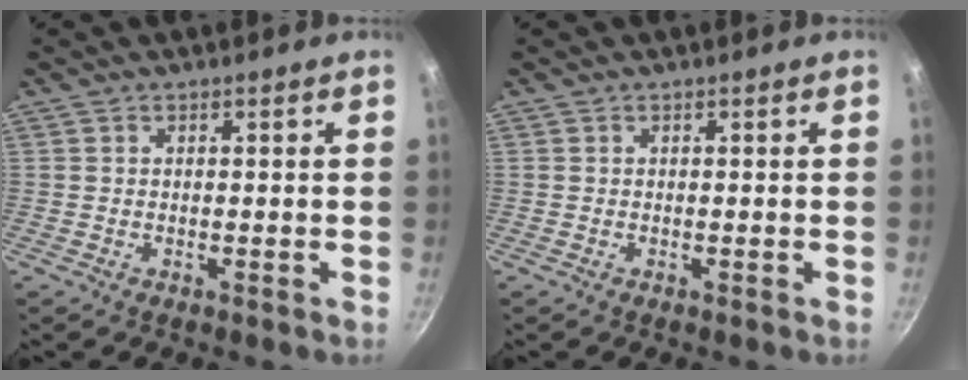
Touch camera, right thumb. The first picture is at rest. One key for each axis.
{"total": 0.0}